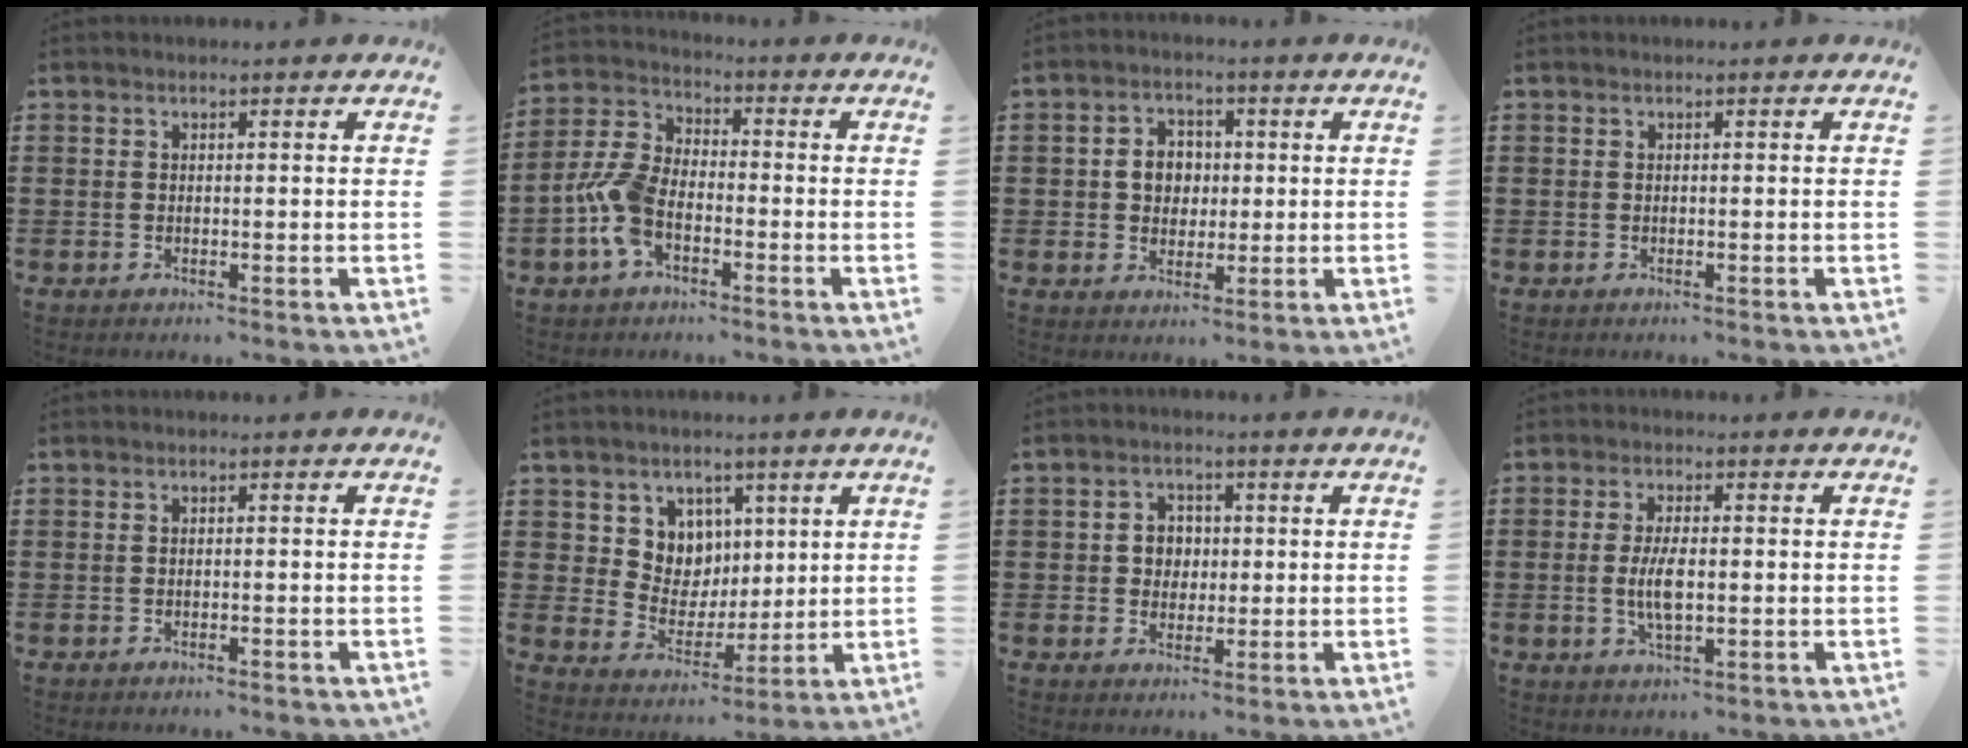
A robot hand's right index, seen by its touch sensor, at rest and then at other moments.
{"total": 7.2, "force": [-2.8, 4.0, 5.3], "torque": [-0.155, -0.004, -0.065]}
{"total": 4.3, "force": [0.2, 3.7, 2.1], "torque": [-0.053, 0.013, -0.001]}
{"total": 0.0}
{"total": 0.6, "force": [-0.5, -0.1, 0.3], "torque": [-0.007, -0.005, -0.009]}
{"total": 6.8, "force": [3.5, 5.9, 0.5], "torque": [-0.044, -0.016, 0.066]}
{"total": 3.3, "force": [0.1, 3.0, 1.4], "torque": [-0.039, 0.010, -0.001]}
{"total": 4.7, "force": [-0.3, 1.7, 4.4], "torque": [-0.091, -0.002, -0.010]}